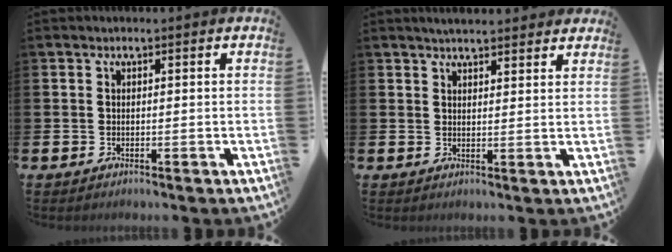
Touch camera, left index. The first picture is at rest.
{"total": 3.3, "force": [3.2, 0.5, 0.8], "torque": [-0.020, -0.009, 0.058]}